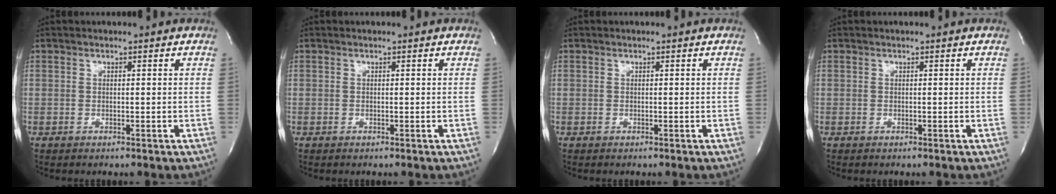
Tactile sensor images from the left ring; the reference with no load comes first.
{"total": 0.0}
{"total": 0.0}
{"total": 0.0}